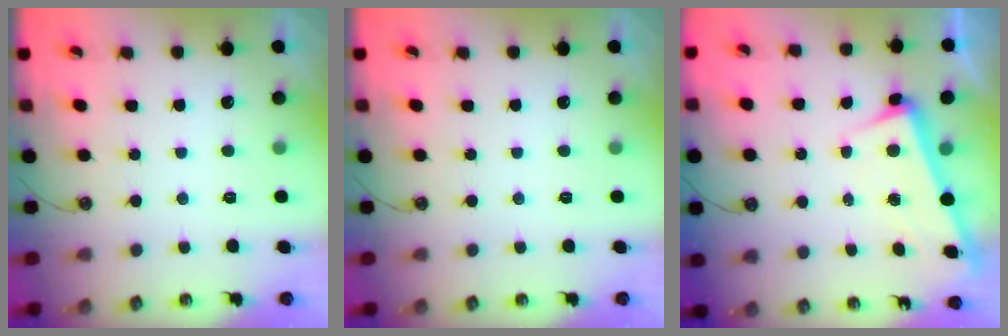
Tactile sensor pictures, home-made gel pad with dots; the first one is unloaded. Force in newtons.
{"total": 0.0}
{"total": 3.4, "press": 3.2, "slide": 1.2}